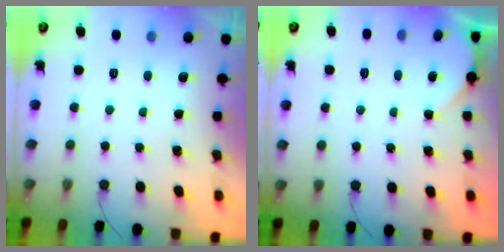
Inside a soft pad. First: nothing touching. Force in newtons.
{"total": 1.9, "press": 1.9, "slide": 0.3}